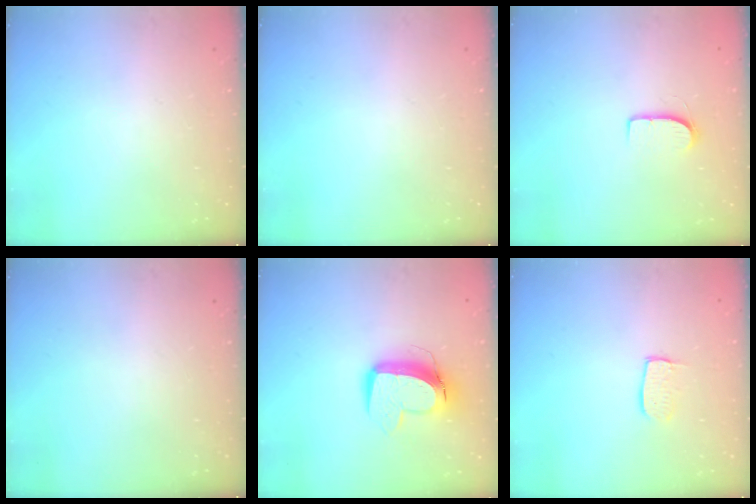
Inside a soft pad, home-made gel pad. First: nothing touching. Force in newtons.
{"total": 0.0}
{"total": 7.0, "press": 7.0, "slide": 0.5}
{"total": 0.0}
{"total": 11.5, "press": 11.4, "slide": 1.2}
{"total": 6.2, "press": 6.2, "slide": 0.4}